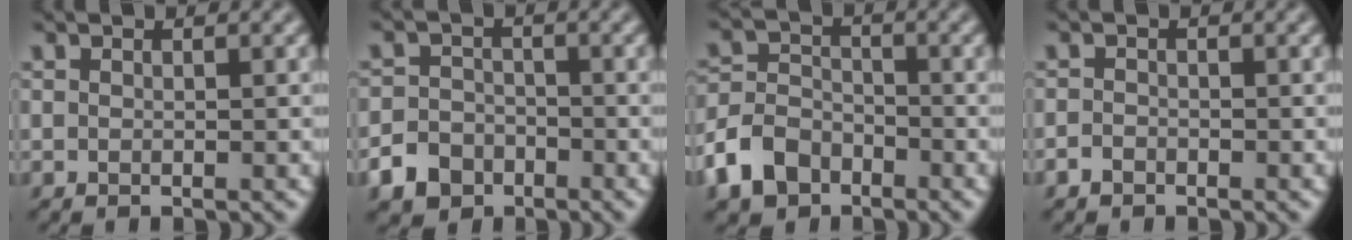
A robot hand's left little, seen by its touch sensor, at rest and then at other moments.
{"total": 5.7, "force": [-3.6, 4.3, 1.1], "torque": [-0.011, -0.015, -0.078]}
{"total": 5.1, "force": [-3.2, 3.5, 2.0], "torque": [-0.047, 0.004, -0.071]}
{"total": 1.1, "force": [-0.8, 0.7, 0.2], "torque": [0.005, 0.000, -0.016]}